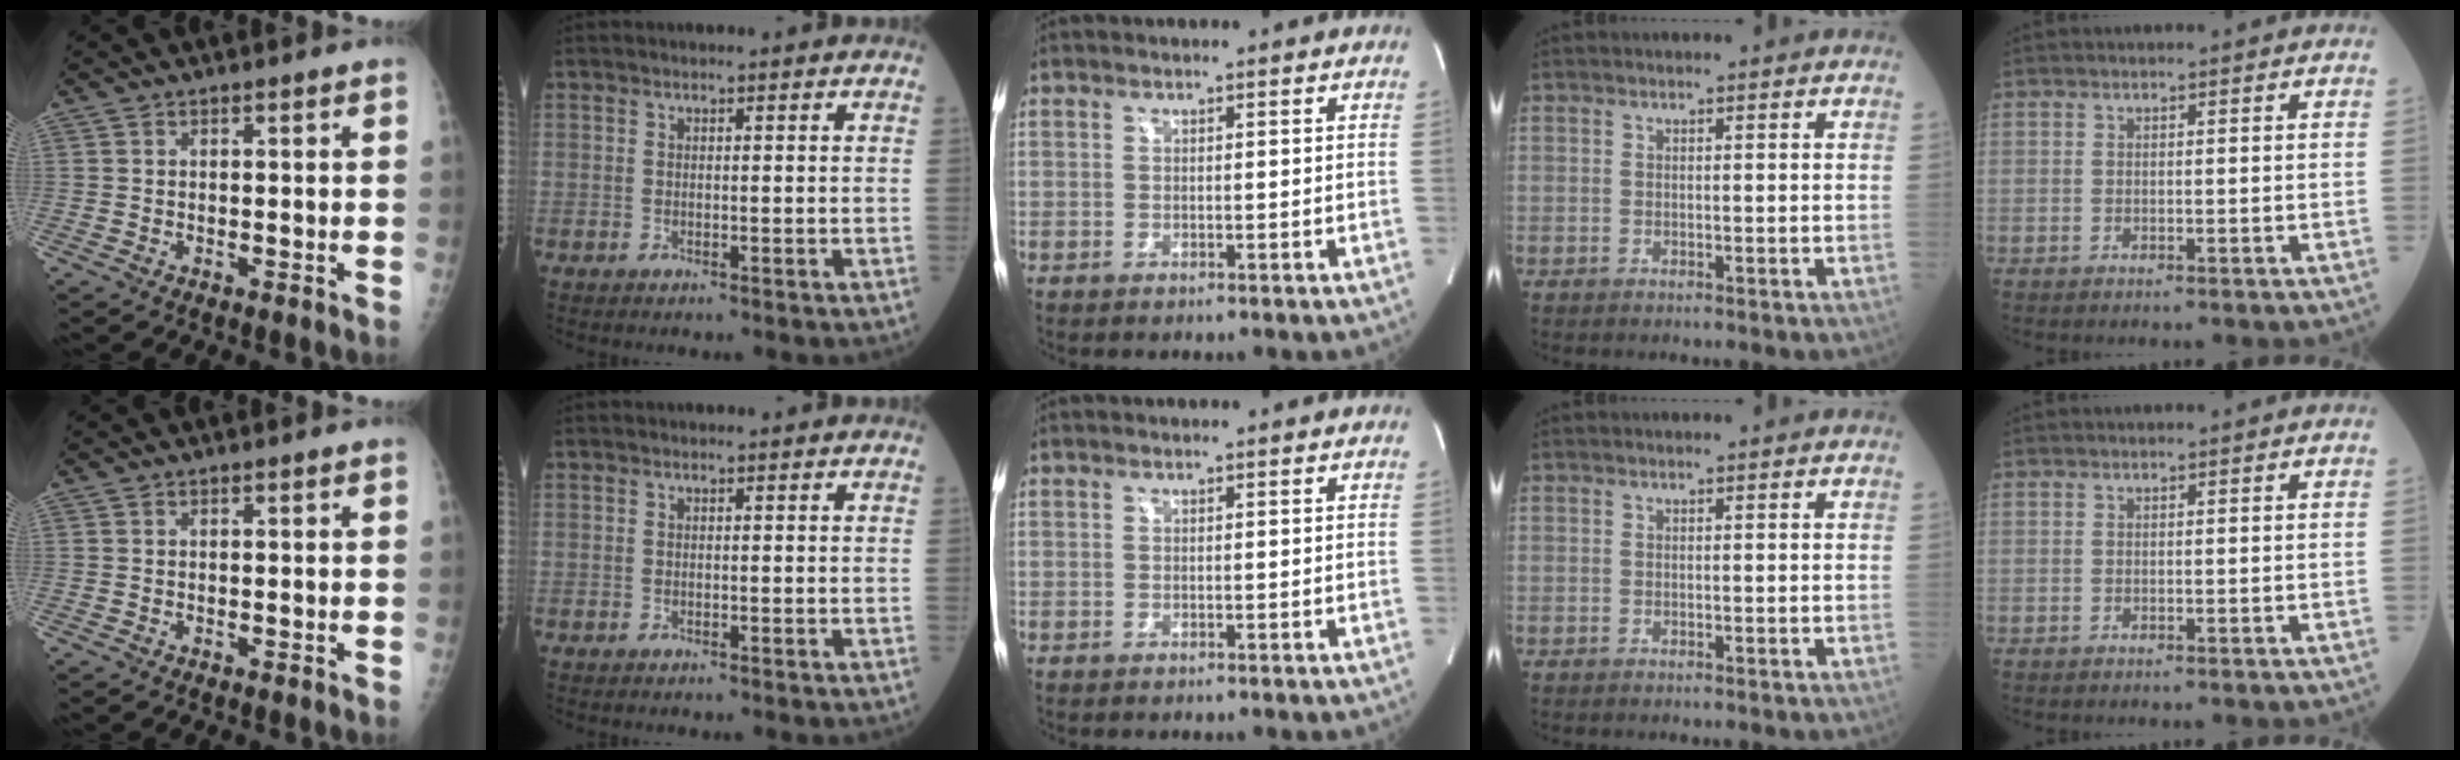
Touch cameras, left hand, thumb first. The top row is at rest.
{}